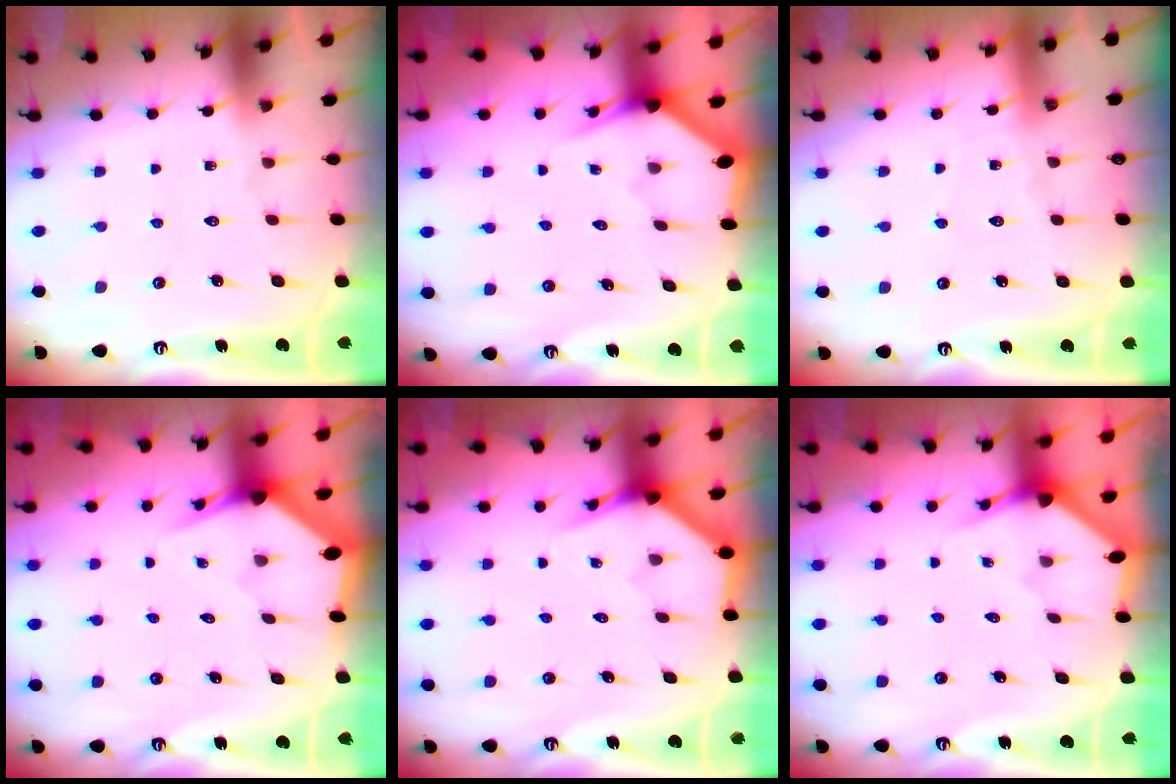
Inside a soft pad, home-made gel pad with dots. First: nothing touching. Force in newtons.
{"total": 3.1, "press": 3.1, "slide": 0.2}
{"total": 4.2, "press": 4.1, "slide": 0.5}
{"total": 3.4, "press": 3.4, "slide": 0.2}
{"total": 4.0, "press": 4.0, "slide": 0.5}
{"total": 2.5, "press": 2.5, "slide": 0.1}